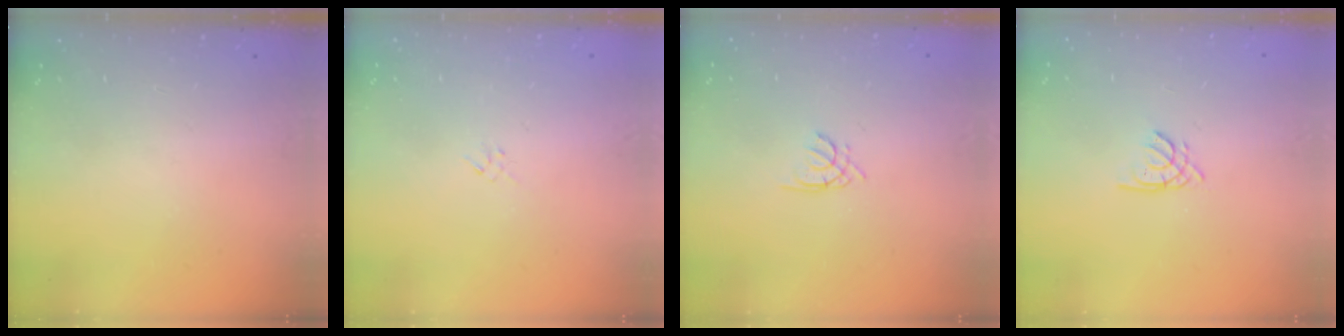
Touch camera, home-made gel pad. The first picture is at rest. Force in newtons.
{"total": 1.3, "press": 1.2, "slide": 0.5}
{"total": 1.3, "press": 1.2, "slide": 0.4}
{"total": 1.5, "press": 1.5, "slide": 0.1}